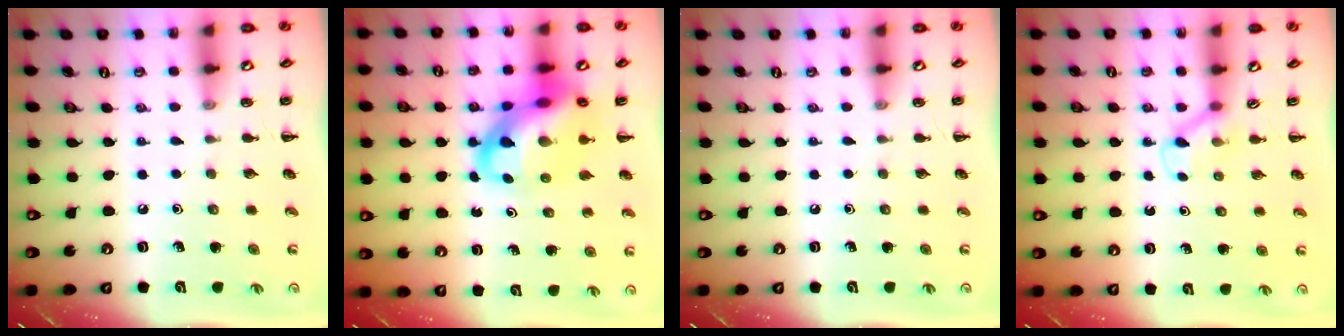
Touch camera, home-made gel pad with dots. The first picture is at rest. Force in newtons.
{"total": 16.7, "press": 16.1, "slide": 4.4}
{"total": 0.0}
{"total": 2.6, "press": 2.4, "slide": 0.9}